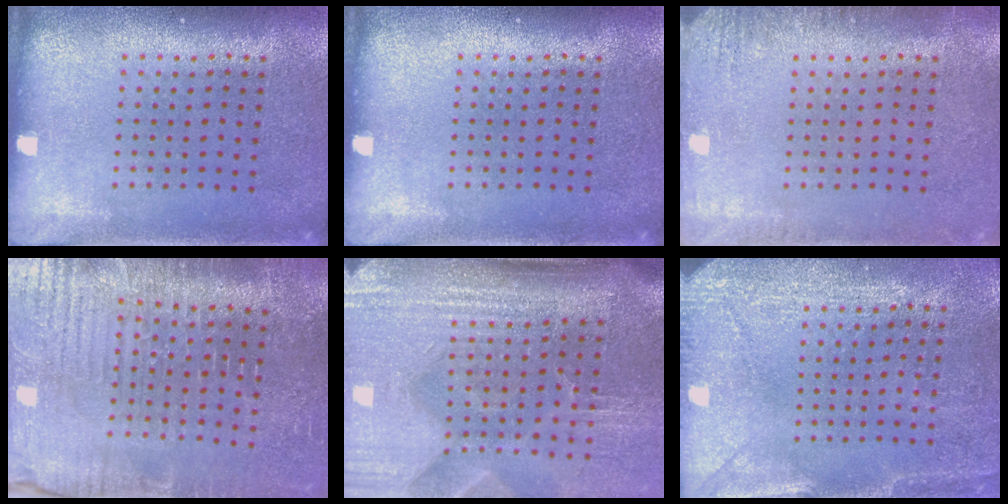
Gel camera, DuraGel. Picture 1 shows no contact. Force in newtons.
{"total": 0.0}
{"total": 1.6, "press": 1.5, "slide": 0.3}
{"total": 4.0, "press": 3.9, "slide": 1.0}
{"total": 4.9, "press": 4.2, "slide": 2.6}
{"total": 2.8, "press": 2.7, "slide": 0.9}